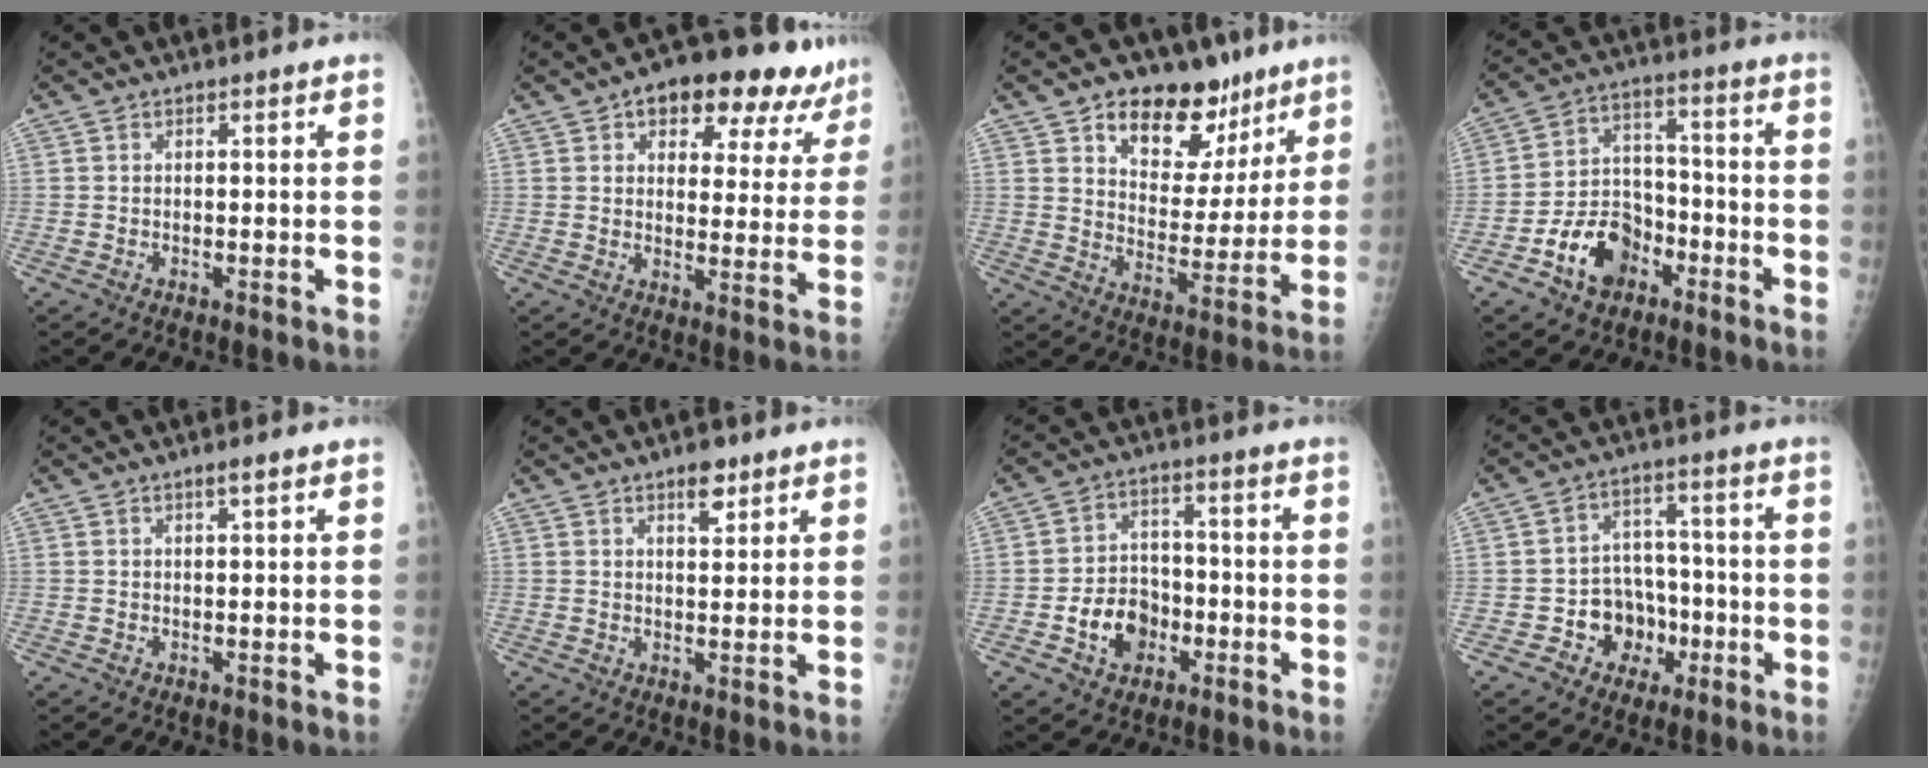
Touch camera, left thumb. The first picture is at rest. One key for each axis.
{"total": 15.2, "fx": 9.6, "fy": 8.1, "fz": 8.6, "tx": -0.056, "ty": -0.020, "tz": 0.123}
{"total": 16.7, "fx": 10.3, "fy": 10.0, "fz": 8.5, "tx": -0.057, "ty": -0.050, "tz": 0.161}
{"total": 12.0, "fx": -6.0, "fy": 8.4, "fz": 6.0, "tx": -0.070, "ty": 0.053, "tz": -0.103}
{"total": 1.1, "fx": 0.7, "fy": 0.1, "fz": 0.9, "tx": -0.015, "ty": -0.003, "tz": 0.011}
{"total": 3.9, "fx": 2.5, "fy": 1.7, "fz": 2.4, "tx": -0.022, "ty": -0.014, "tz": 0.038}
{"total": 9.2, "fx": -3.2, "fy": 7.2, "fz": 4.8, "tx": -0.048, "ty": 0.026, "tz": -0.053}
{"total": 9.1, "fx": -3.2, "fy": 7.6, "fz": 3.7, "tx": -0.009, "ty": 0.035, "tz": -0.047}